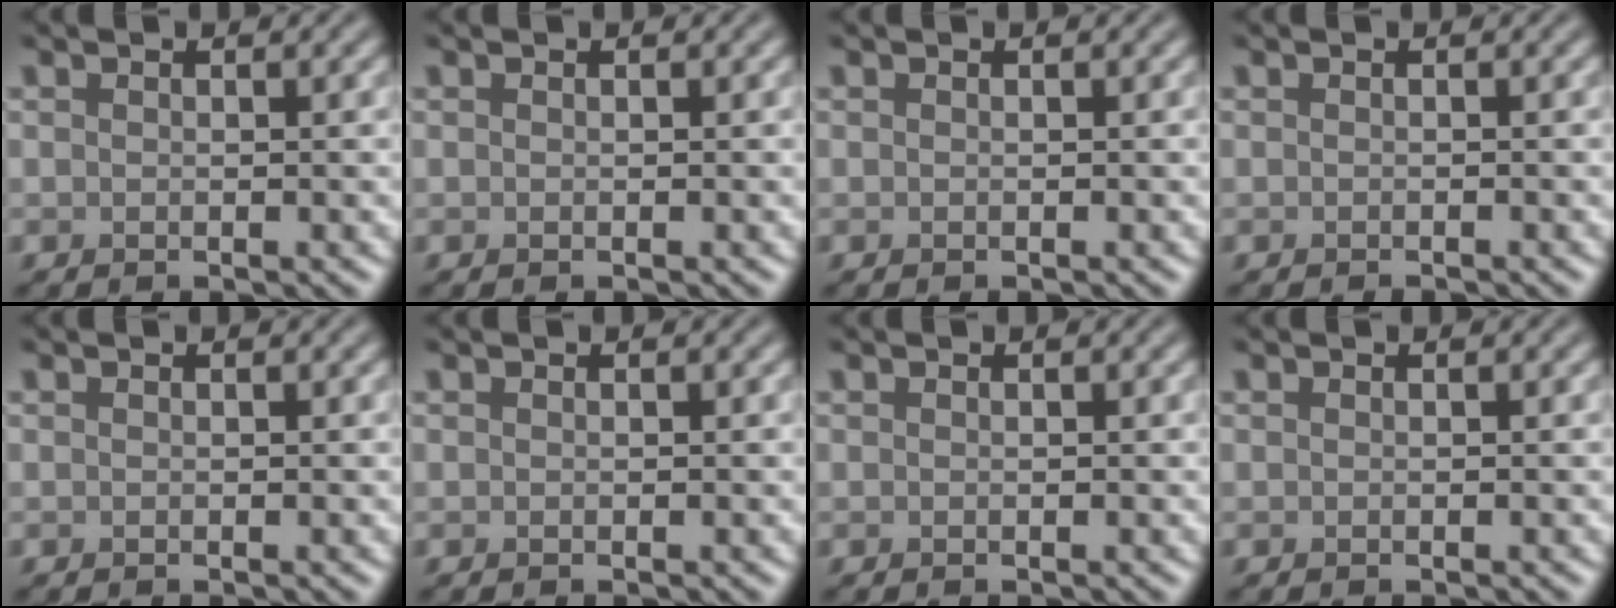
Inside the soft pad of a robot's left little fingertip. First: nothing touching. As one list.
[{"total": 0.0}, {"total": 0.0}, {"total": 0.5, "force": [-0.5, 0.0, 0.1], "torque": [0.000, 0.000, -0.008]}, {"total": 0.0}, {"total": 0.0}, {"total": 0.0}, {"total": 0.0}]